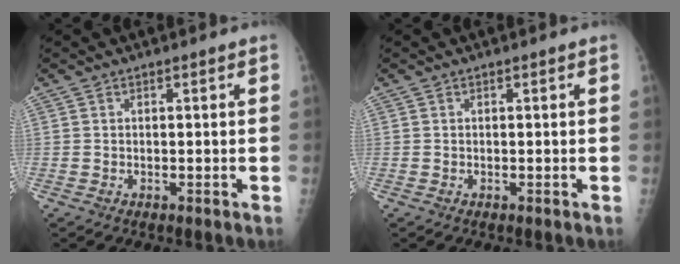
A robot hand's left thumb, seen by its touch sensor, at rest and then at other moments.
{"total": 0.0}